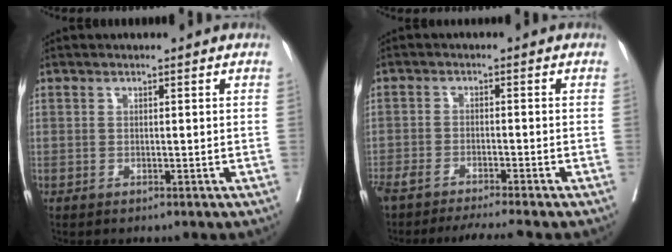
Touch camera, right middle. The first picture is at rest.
{"total": 7.4, "force": [-6.6, -0.4, 3.3], "torque": [-0.047, -0.013, -0.107]}